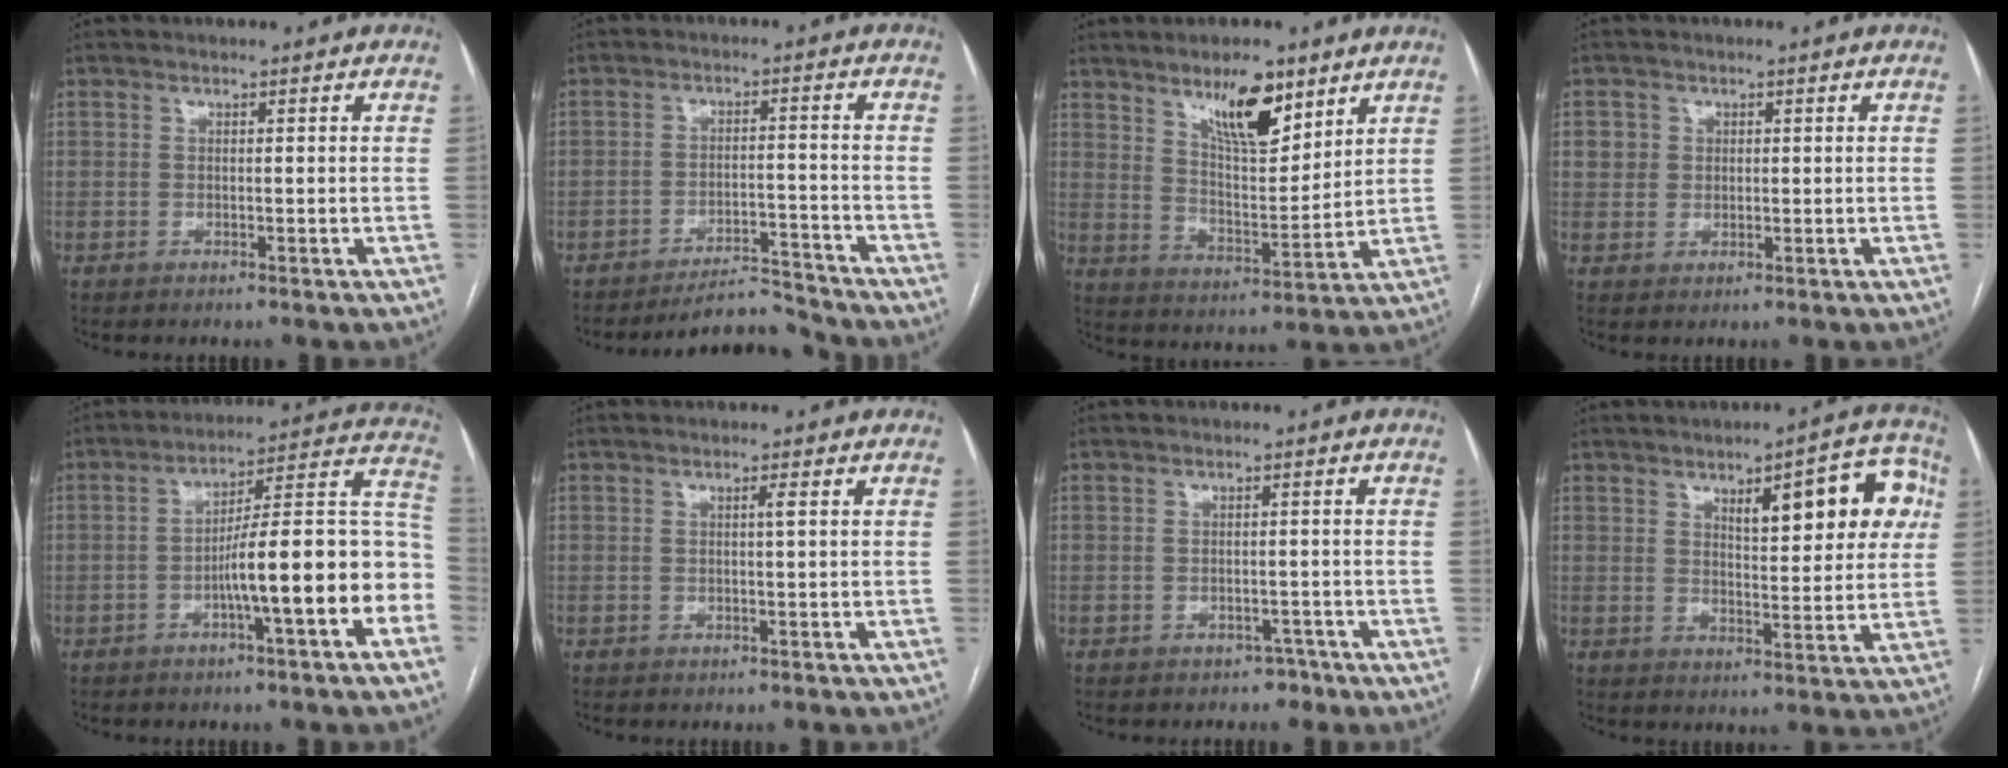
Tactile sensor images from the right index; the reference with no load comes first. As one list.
[{"total": 5.7, "force": [-5.7, 0.4, -0.3], "torque": [0.012, 0.017, -0.091]}, {"total": 10.7, "force": [7.0, 3.2, 7.5], "torque": [-0.127, -0.004, 0.126]}, {"total": 2.7, "force": [0.7, 2.6, 0.4], "torque": [0.002, 0.005, 0.012]}, {"total": 15.5, "force": [-4.8, 1.8, 14.6], "torque": [-0.200, 0.036, -0.069]}, {"total": 0.8, "force": [0.1, -0.2, 0.7], "torque": [-0.011, 0.001, 0.003]}, {"total": 2.3, "force": [-1.6, 1.5, 0.2], "torque": [0.000, 0.010, -0.021]}, {"total": 12.2, "force": [4.4, 3.7, 10.8], "torque": [-0.129, 0.024, 0.057]}]